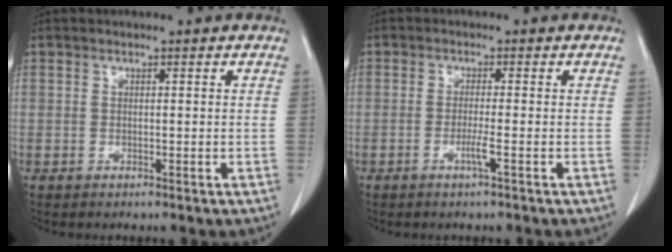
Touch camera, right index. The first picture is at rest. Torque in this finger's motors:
{"motor_torque": [0.00, -0.08, -0.03, 0.00]}